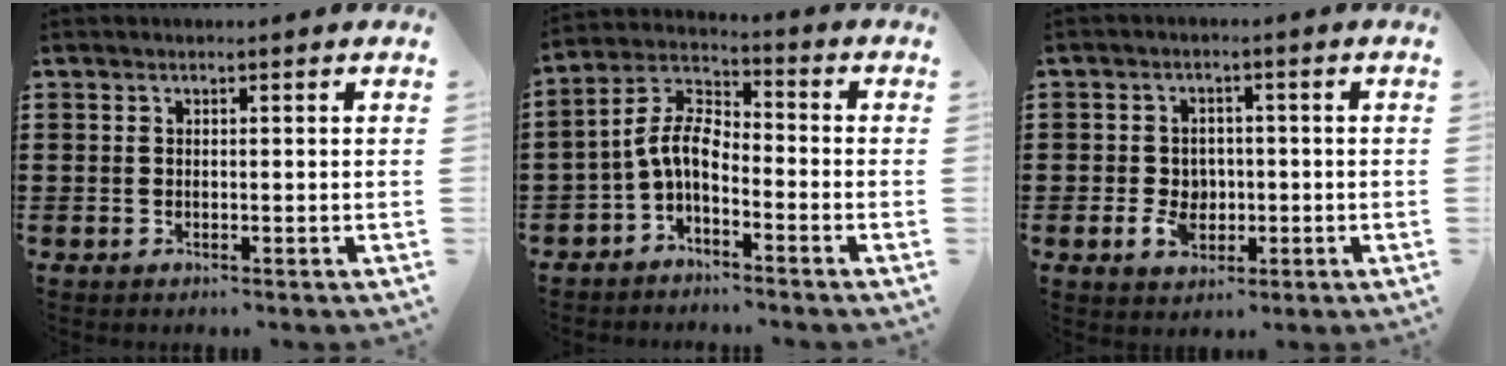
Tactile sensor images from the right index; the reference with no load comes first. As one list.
[{"total": 6.2, "force": [-2.2, 2.9, 5.0], "torque": [-0.131, -0.009, -0.055]}, {"total": 4.6, "force": [-1.1, 3.4, 2.9], "torque": [-0.067, 0.000, -0.021]}]